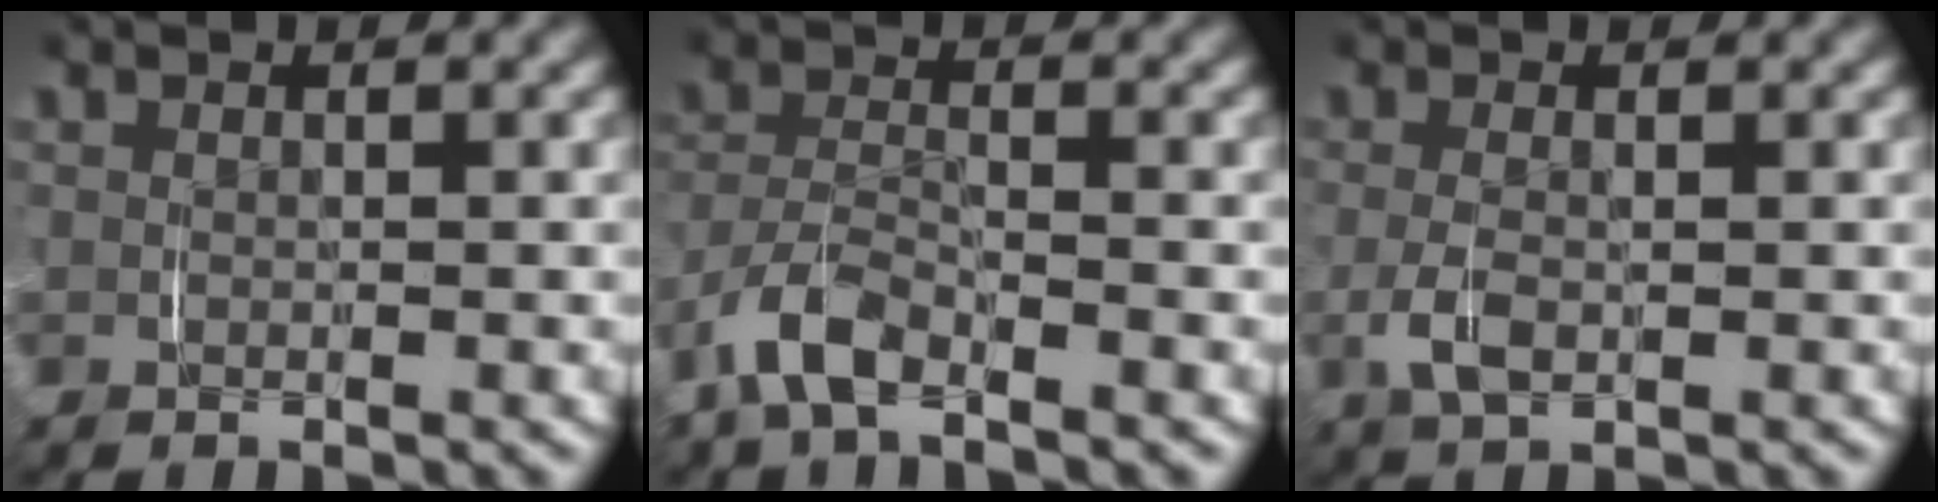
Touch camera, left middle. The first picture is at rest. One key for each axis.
{"total": 3.5, "fx": -3.2, "fy": 0.4, "fz": 1.3, "tx": -0.032, "ty": -0.003, "tz": -0.061}
{"total": 1.8, "fx": -0.8, "fy": 0.5, "fz": 1.6, "tx": -0.046, "ty": -0.010, "tz": -0.010}